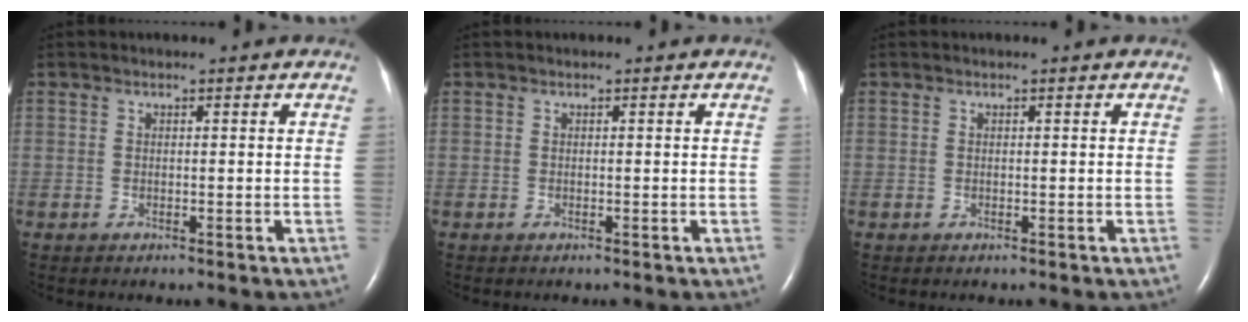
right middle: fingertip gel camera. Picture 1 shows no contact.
{"total": 0.0}
{"total": 0.0}